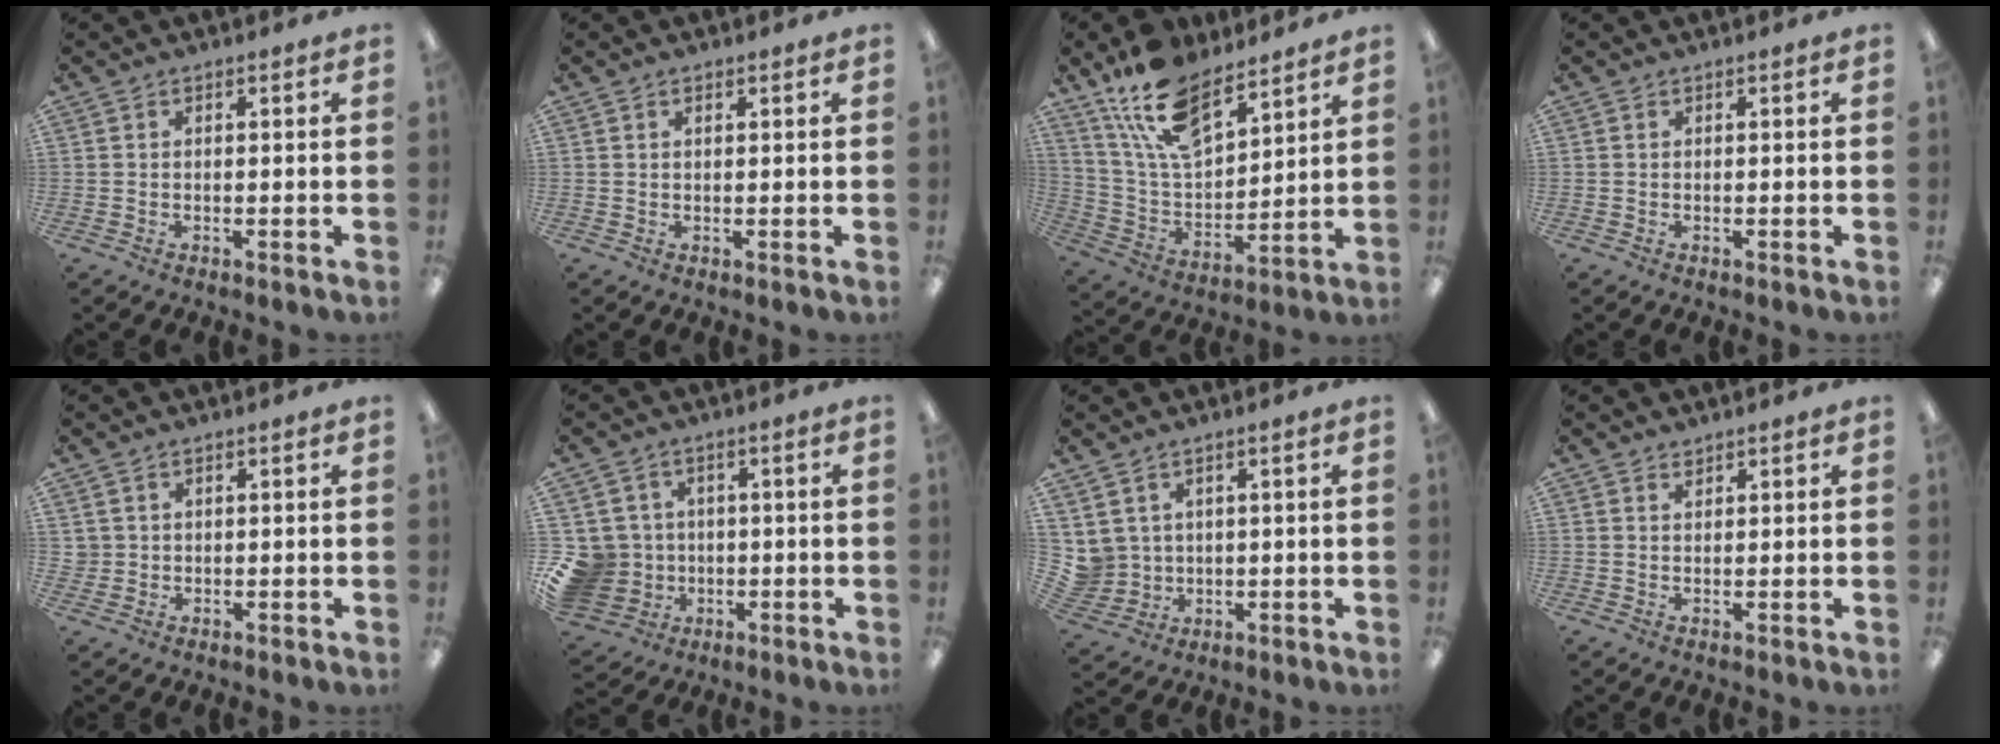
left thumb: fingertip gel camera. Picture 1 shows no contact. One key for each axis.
{"total": 1.1, "fx": 0.6, "fy": 0.5, "fz": 0.7, "tx": -0.008, "ty": -0.002, "tz": 0.010}
{"total": 18.8, "fx": 13.1, "fy": 8.2, "fz": 10.8, "tx": -0.232, "ty": -0.068, "tz": 0.234}
{"total": 0.0}
{"total": 2.1, "fx": 0.7, "fy": 2.0, "fz": 0.3, "tx": -0.010, "ty": 0.003, "tz": 0.011}
{"total": 10.3, "fx": -1.4, "fy": 9.7, "fz": 3.0, "tx": -0.099, "ty": 0.020, "tz": -0.014}
{"total": 5.2, "fx": 2.4, "fy": 4.6, "fz": 0.4, "tx": -0.036, "ty": -0.009, "tz": 0.050}
{"total": 1.0, "fx": 1.0, "fy": 0.3, "fz": 0.1, "tx": 0.005, "ty": -0.005, "tz": 0.018}